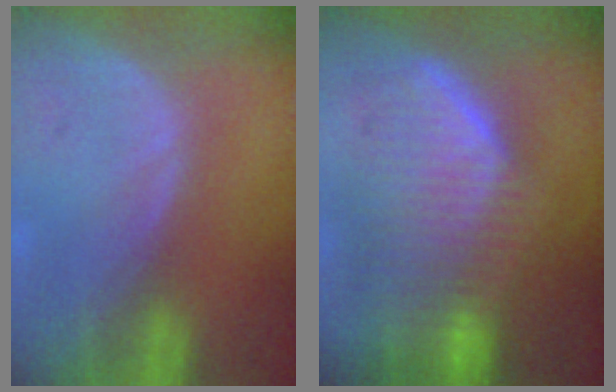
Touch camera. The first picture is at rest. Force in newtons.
{"total": 10.2, "press": 9.0, "slide": 4.8}